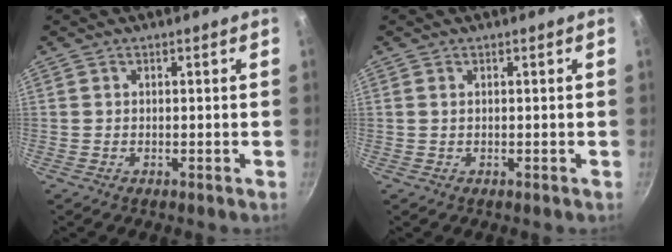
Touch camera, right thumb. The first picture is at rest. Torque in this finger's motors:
{"motor_torque": [-0.67, -0.13, -0.03, 0.40, -0.02]}